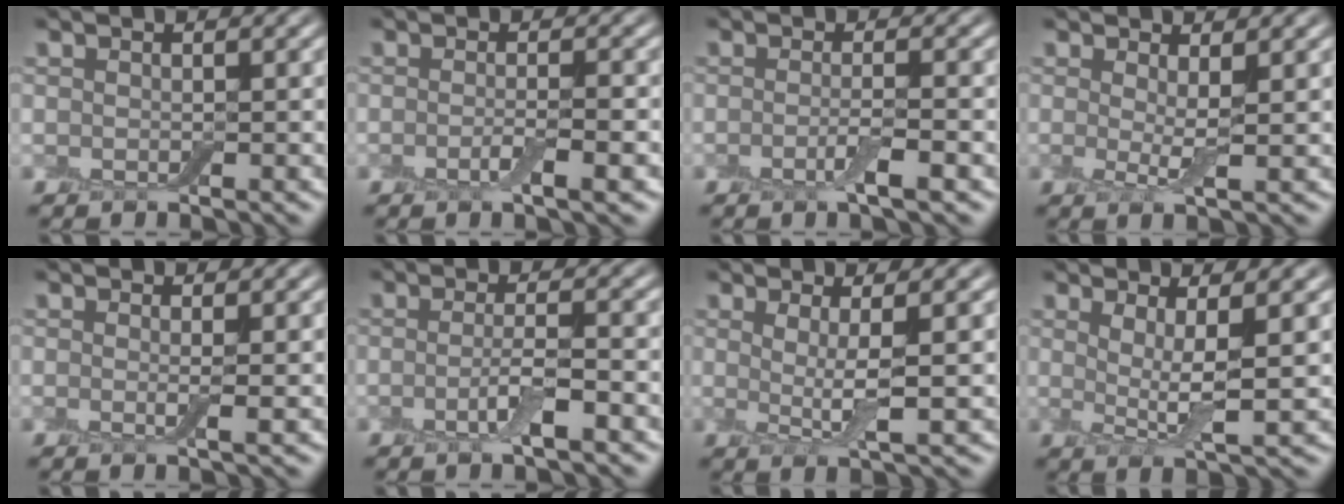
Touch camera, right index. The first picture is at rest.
{"total": 2.1, "force": [-0.7, 0.3, 2.0], "torque": [-0.037, -0.004, -0.016]}
{"total": 2.3, "force": [-0.7, 0.4, 2.1], "torque": [-0.039, -0.003, -0.017]}
{"total": 2.1, "force": [0.6, 0.3, 2.0], "torque": [-0.038, -0.012, 0.009]}
{"total": 1.4, "force": [0.1, 0.2, 1.4], "torque": [-0.022, -0.004, -0.003]}
{"total": 3.0, "force": [-0.9, 0.5, 2.8], "torque": [-0.053, -0.001, -0.022]}
{"total": 3.9, "force": [0.8, 0.7, 3.7], "torque": [-0.064, -0.009, 0.015]}
{"total": 4.1, "force": [1.2, 0.8, 3.9], "torque": [-0.067, -0.007, 0.021]}